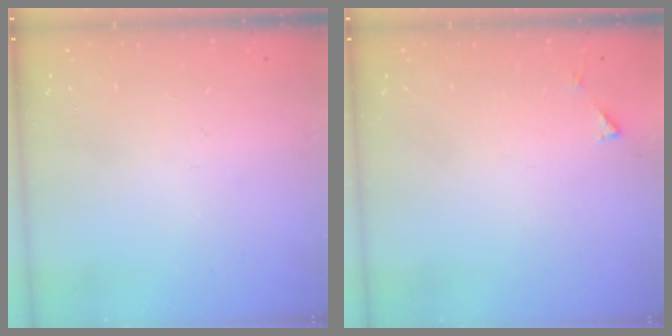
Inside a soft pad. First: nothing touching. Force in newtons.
{"total": 3.5, "press": 3.5, "slide": 0.3}